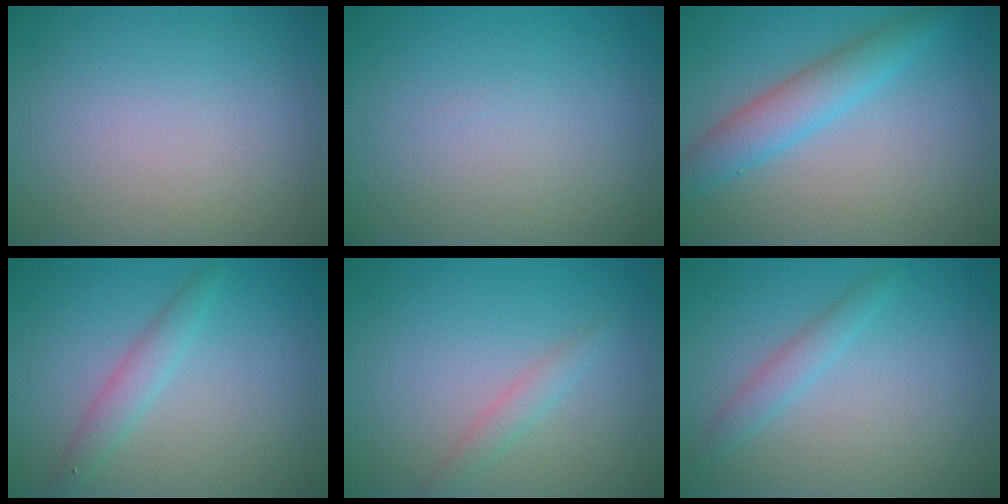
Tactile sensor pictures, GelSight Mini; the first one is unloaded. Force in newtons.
{"total": 0.0}
{"total": 3.8, "press": 3.8, "slide": 0.2}
{"total": 1.9, "press": 1.9, "slide": 0.1}
{"total": 1.5, "press": 1.5, "slide": 0.1}
{"total": 1.7, "press": 1.7, "slide": 0.1}